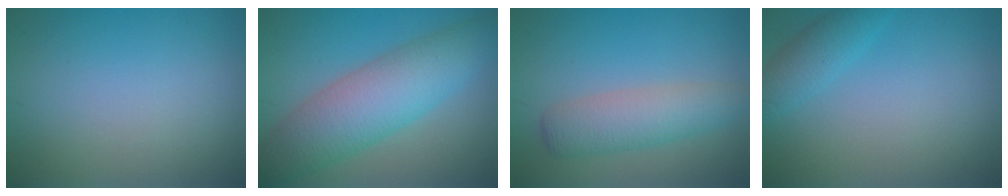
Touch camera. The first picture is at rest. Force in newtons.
{"total": 7.8, "press": 7.8, "slide": 0.2}
{"total": 3.9, "press": 3.9, "slide": 0.2}
{"total": 2.4, "press": 2.4, "slide": 0.1}